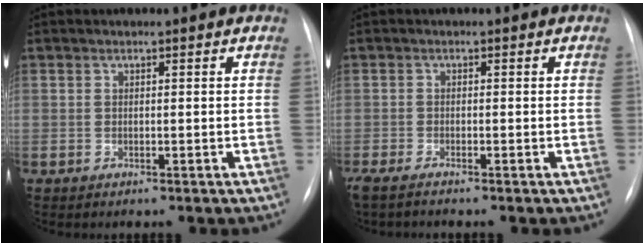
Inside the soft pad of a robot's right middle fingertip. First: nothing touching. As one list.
[{"total": 3.5, "force": [-2.9, 0.2, 1.9], "torque": [-0.032, -0.008, -0.050]}]